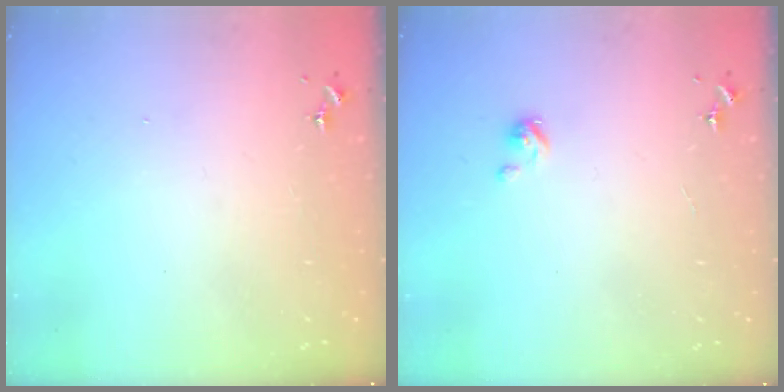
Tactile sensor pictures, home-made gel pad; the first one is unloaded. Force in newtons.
{"total": 2.9, "press": 2.9, "slide": 0.2}